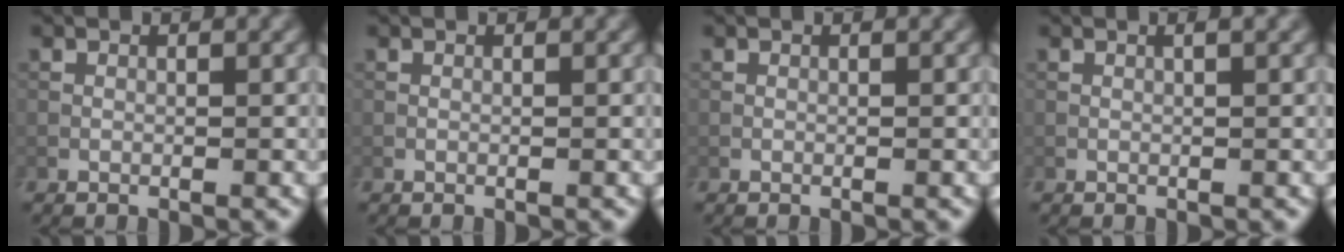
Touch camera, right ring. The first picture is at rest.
{"total": 0.0}
{"total": 0.0}
{"total": 0.9, "force": [0.4, 0.1, 0.8], "torque": [-0.016, 0.005, 0.002]}